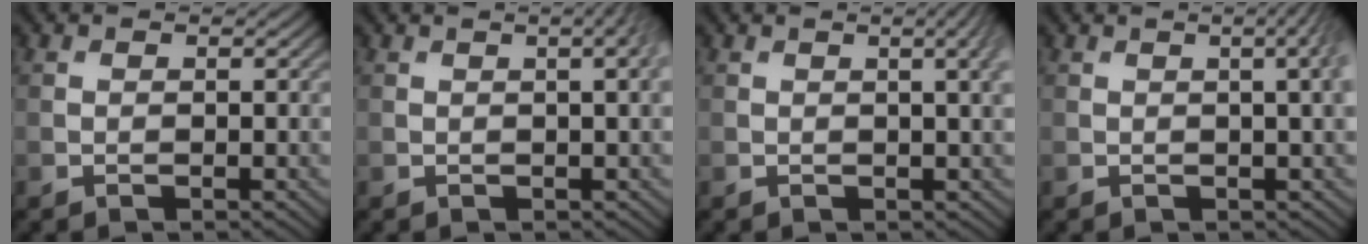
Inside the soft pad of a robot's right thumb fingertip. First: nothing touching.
{"total": 3.5, "force": [1.0, 0.8, 3.3], "torque": [-0.042, 0.014, 0.005]}
{"total": 3.4, "force": [1.1, 0.7, 3.2], "torque": [-0.040, 0.009, 0.012]}
{"total": 4.0, "force": [0.8, 0.9, 3.8], "torque": [-0.046, 0.016, 0.007]}